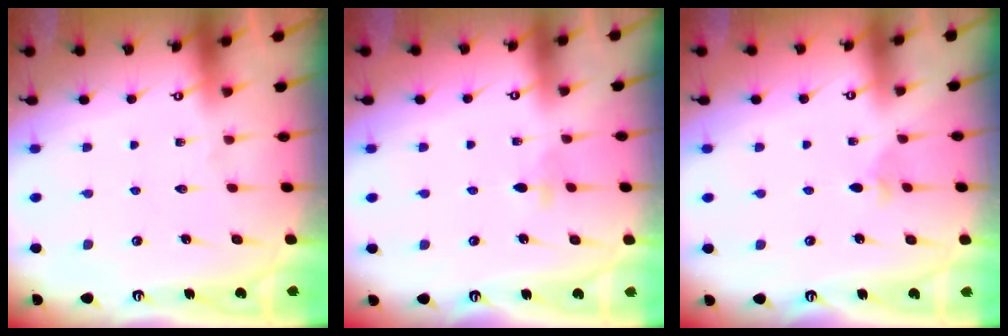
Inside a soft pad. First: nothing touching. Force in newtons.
{"total": 3.0, "press": 2.9, "slide": 0.6}
{"total": 2.7, "press": 2.6, "slide": 0.9}